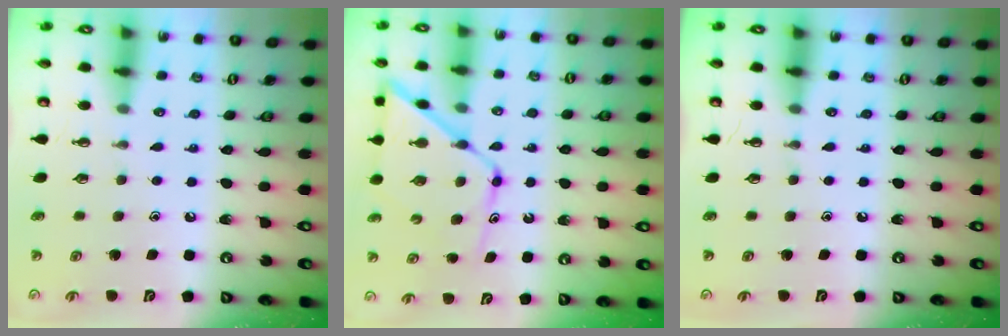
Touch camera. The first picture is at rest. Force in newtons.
{"total": 12.3, "press": 12.2, "slide": 1.0}
{"total": 0.0}